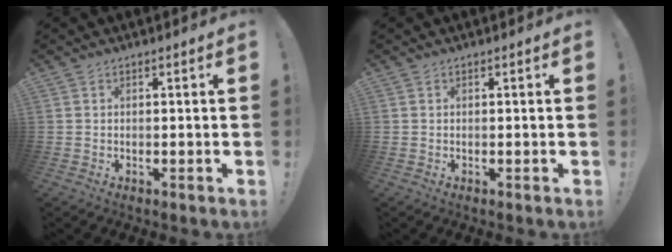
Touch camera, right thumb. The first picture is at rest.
{"total": 0.0}